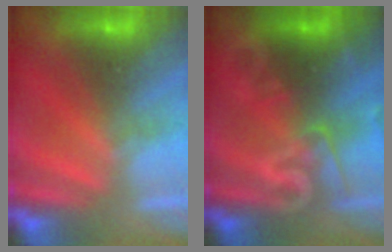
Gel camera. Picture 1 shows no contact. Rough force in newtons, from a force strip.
{"total": 2.8}